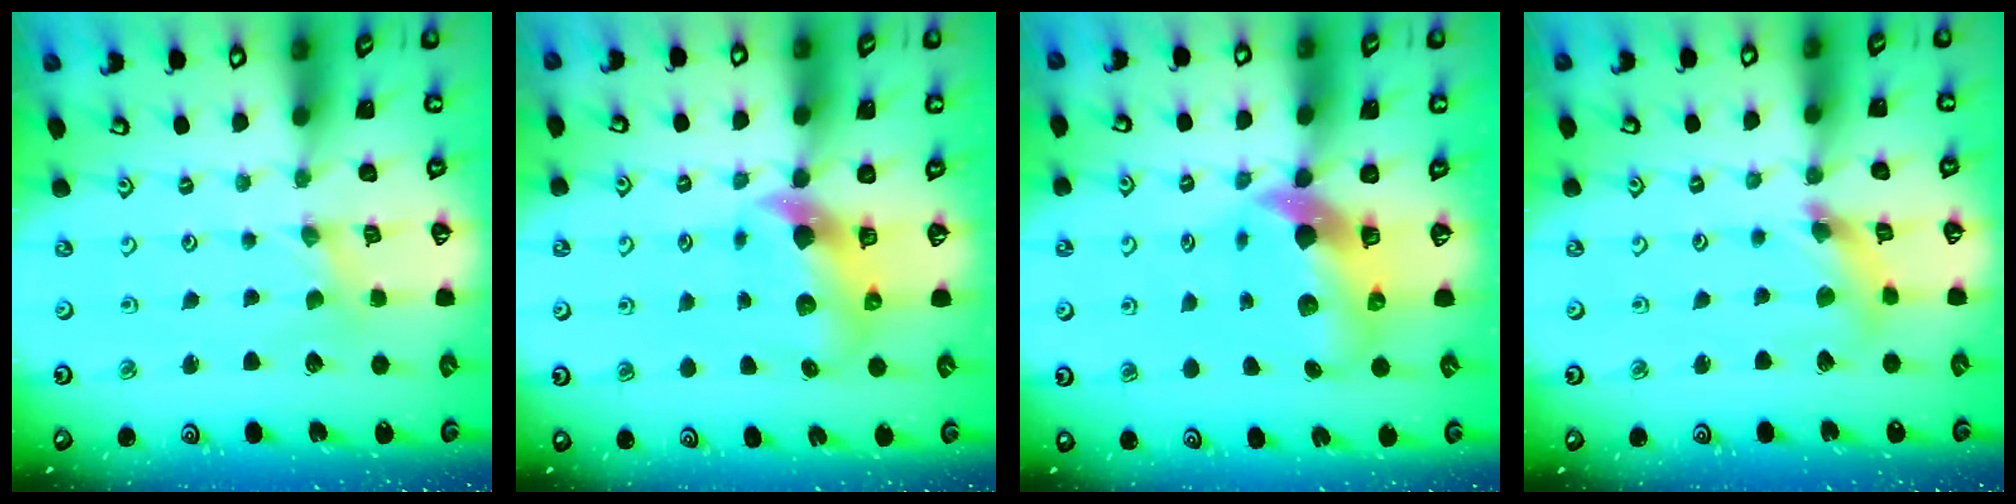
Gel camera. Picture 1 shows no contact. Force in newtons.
{"total": 7.1, "press": 7.0, "slide": 1.0}
{"total": 8.6, "press": 8.5, "slide": 1.4}
{"total": 7.1, "press": 7.1, "slide": 0.7}